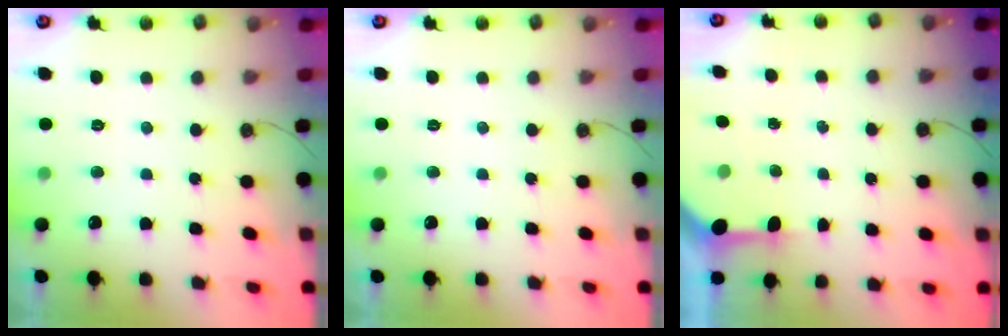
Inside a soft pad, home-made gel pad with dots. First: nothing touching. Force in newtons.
{"total": 0.0}
{"total": 3.3, "press": 3.3, "slide": 0.4}